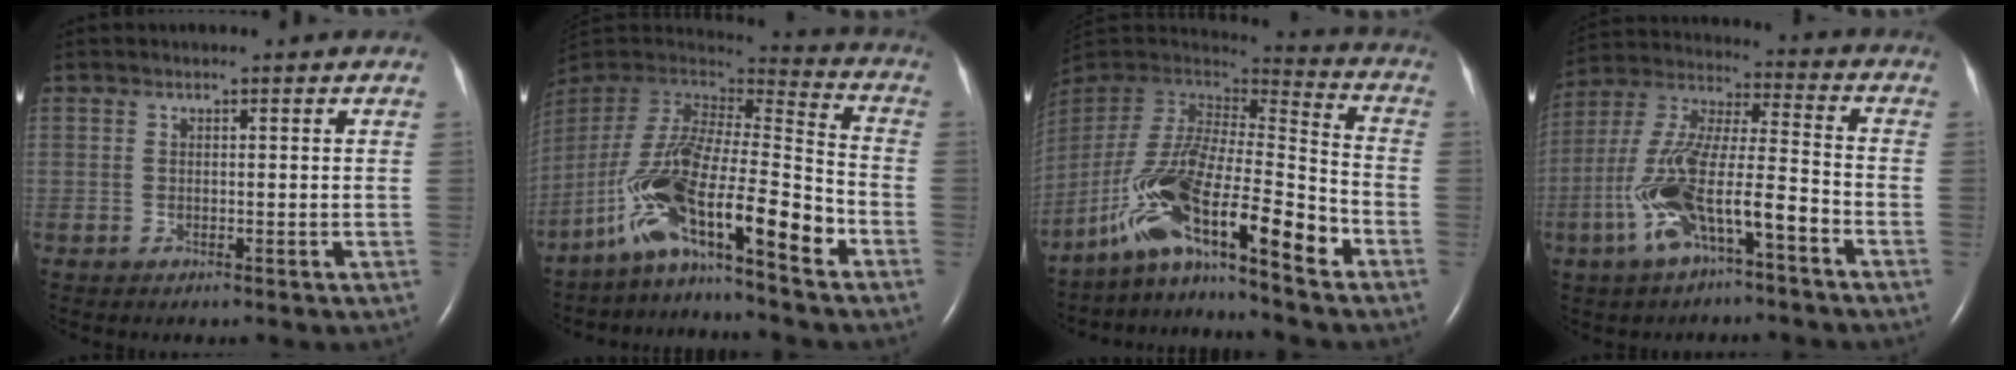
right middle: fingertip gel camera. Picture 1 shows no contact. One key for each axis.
{"total": 15.5, "fx": -9.0, "fy": 1.4, "fz": 12.6, "tx": -0.233, "ty": -0.005, "tz": -0.161}
{"total": 15.9, "fx": -9.8, "fy": 1.5, "fz": 12.4, "tx": -0.223, "ty": -0.004, "tz": -0.173}
{"total": 14.2, "fx": -6.1, "fy": 3.1, "fz": 12.4, "tx": -0.260, "ty": 0.013, "tz": -0.111}